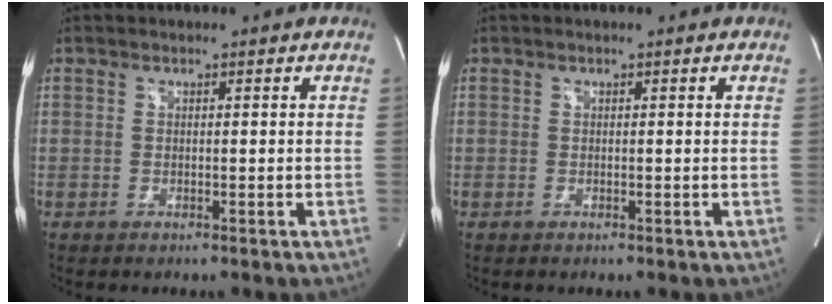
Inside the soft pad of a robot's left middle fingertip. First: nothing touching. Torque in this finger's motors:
{"motor_torque": [-0.02, -0.01, 0.01, 0.00]}